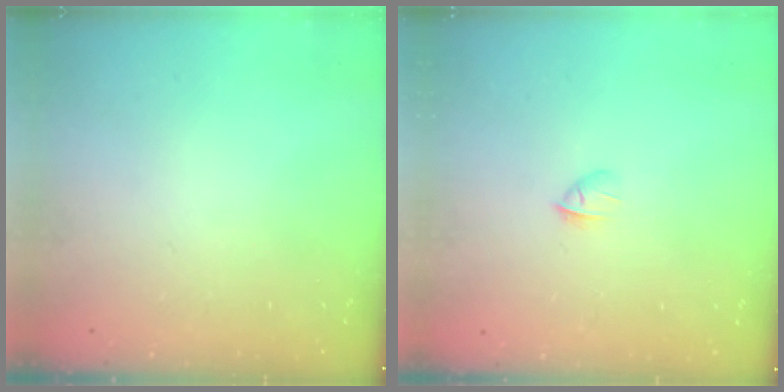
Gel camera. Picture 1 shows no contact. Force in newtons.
{"total": 2.4, "press": 2.2, "slide": 0.8}